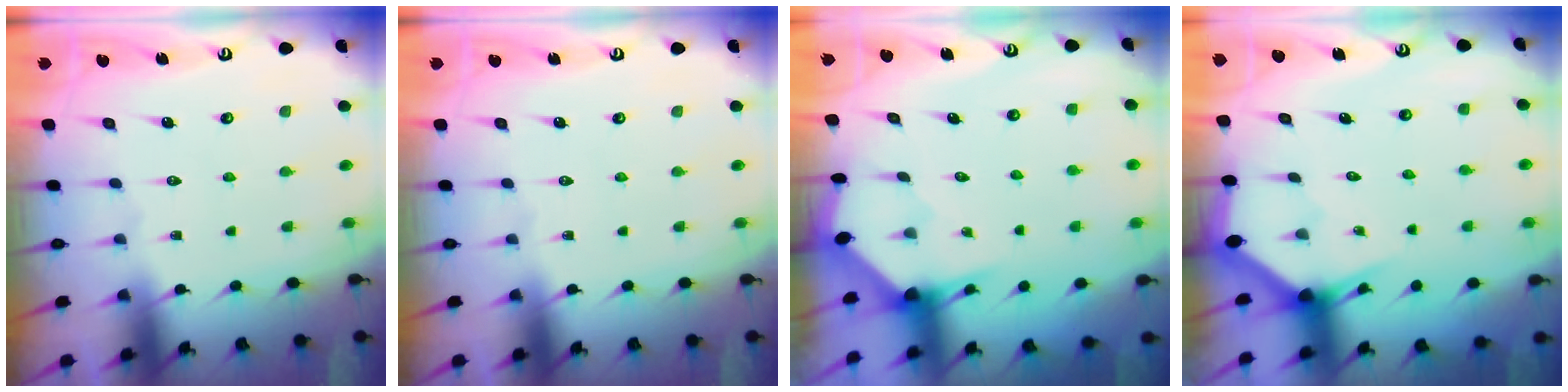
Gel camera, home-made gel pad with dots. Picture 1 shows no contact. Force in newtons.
{"total": 0.0}
{"total": 3.2, "press": 3.2, "slide": 0.3}
{"total": 2.8, "press": 2.8, "slide": 0.2}